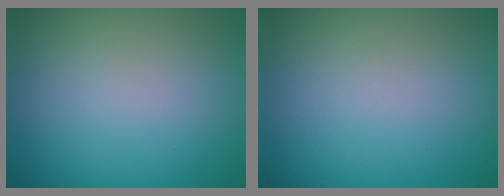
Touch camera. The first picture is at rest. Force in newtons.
{"total": 0.0}